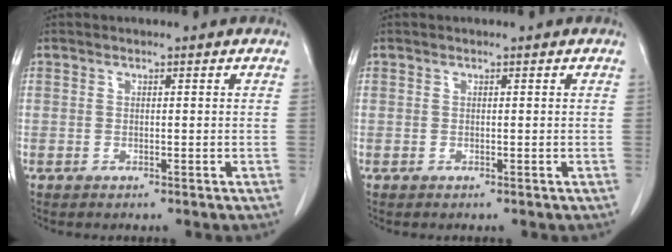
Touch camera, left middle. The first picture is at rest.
{"total": 0.0}